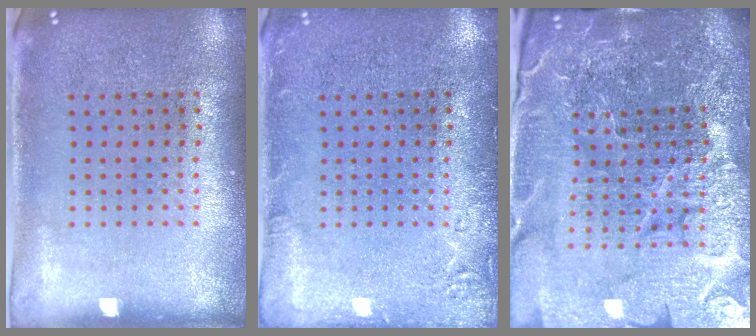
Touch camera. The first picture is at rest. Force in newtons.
{"total": 1.9, "press": 1.8, "slide": 0.3}
{"total": 6.7, "press": 5.8, "slide": 3.2}